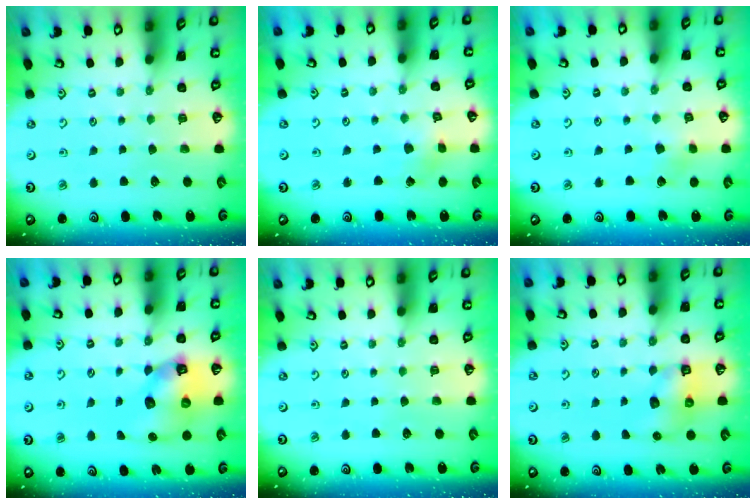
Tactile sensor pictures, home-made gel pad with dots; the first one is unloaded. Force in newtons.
{"total": 2.2, "press": 2.2, "slide": 0.3}
{"total": 3.7, "press": 3.7, "slide": 0.4}
{"total": 10.7, "press": 10.6, "slide": 1.5}
{"total": 0.0}
{"total": 6.5, "press": 6.5, "slide": 0.6}